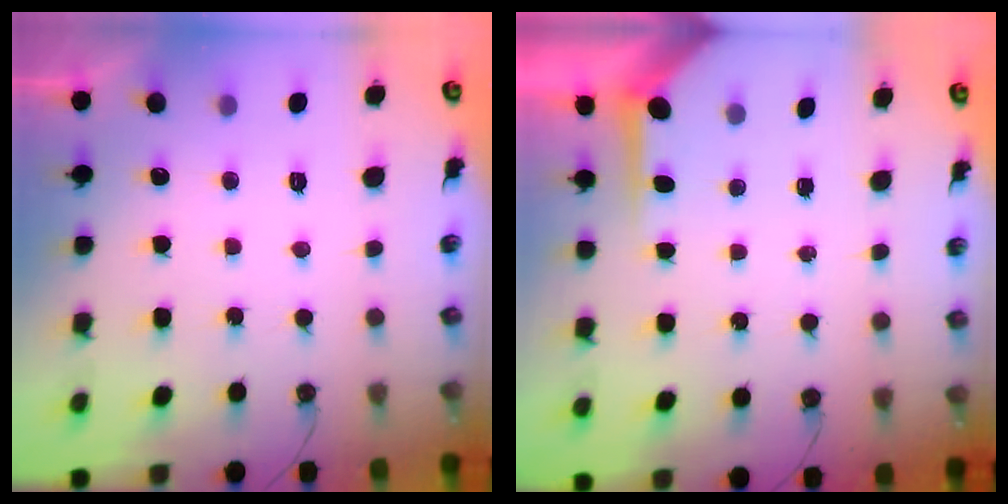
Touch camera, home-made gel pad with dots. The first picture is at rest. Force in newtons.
{"total": 4.0, "press": 3.9, "slide": 0.3}